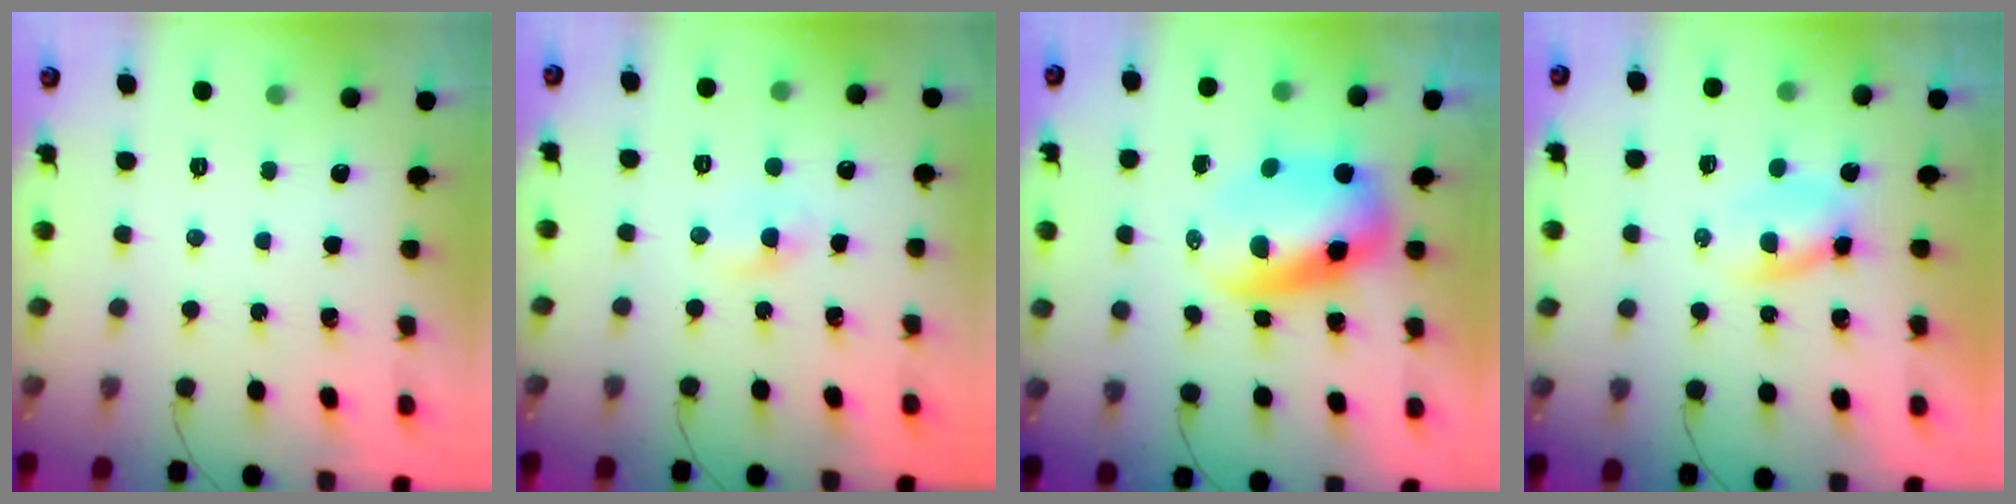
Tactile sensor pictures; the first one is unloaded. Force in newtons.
{"total": 2.0, "press": 1.8, "slide": 1.0}
{"total": 9.9, "press": 9.5, "slide": 2.6}
{"total": 2.2, "press": 2.0, "slide": 1.1}